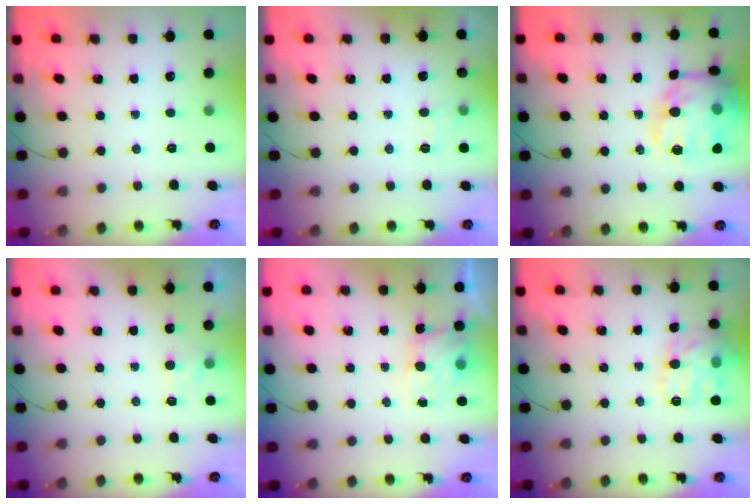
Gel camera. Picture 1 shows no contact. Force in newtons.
{"total": 4.5, "press": 4.0, "slide": 2.1}
{"total": 20.7, "press": 20.6, "slide": 2.2}
{"total": 2.0, "press": 1.6, "slide": 1.2}
{"total": 3.3, "press": 3.2, "slide": 0.9}
{"total": 12.2, "press": 12.2, "slide": 1.0}